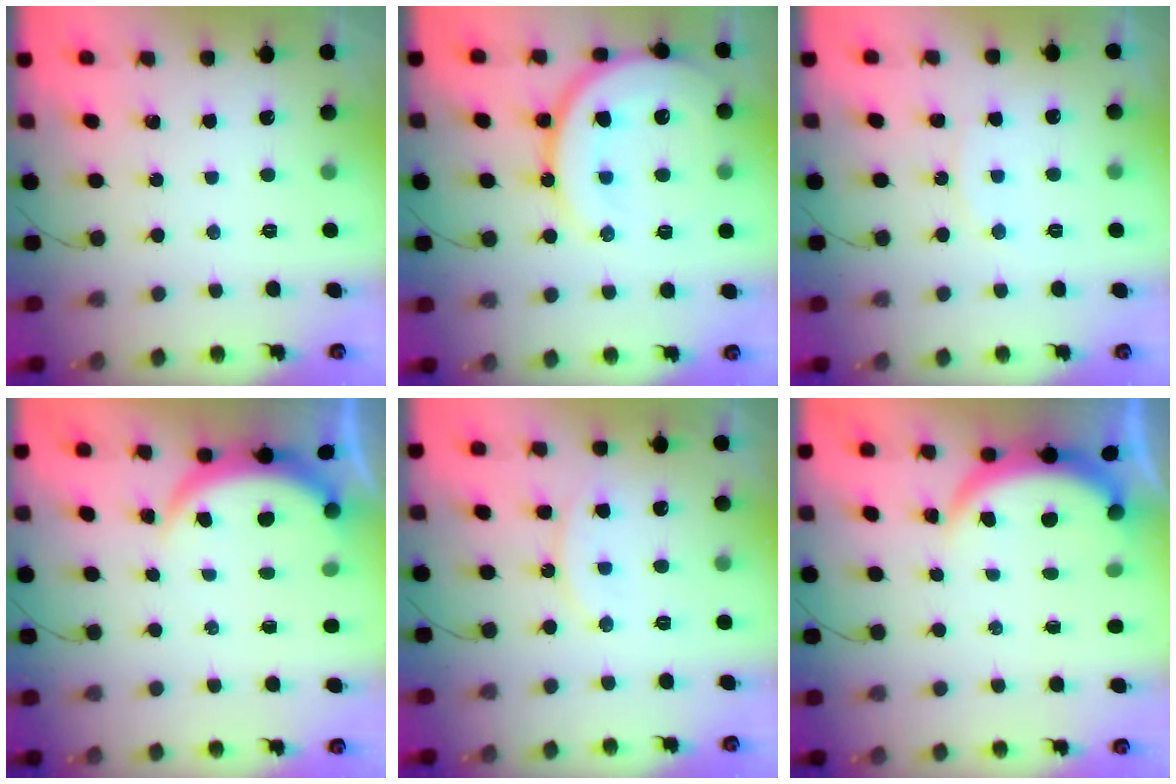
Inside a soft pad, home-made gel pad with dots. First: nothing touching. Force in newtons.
{"total": 17.4, "press": 17.3, "slide": 1.9}
{"total": 6.7, "press": 6.7, "slide": 0.4}
{"total": 3.8, "press": 3.8, "slide": 0.2}
{"total": 9.4, "press": 9.3, "slide": 0.7}
{"total": 3.8, "press": 3.8, "slide": 0.3}